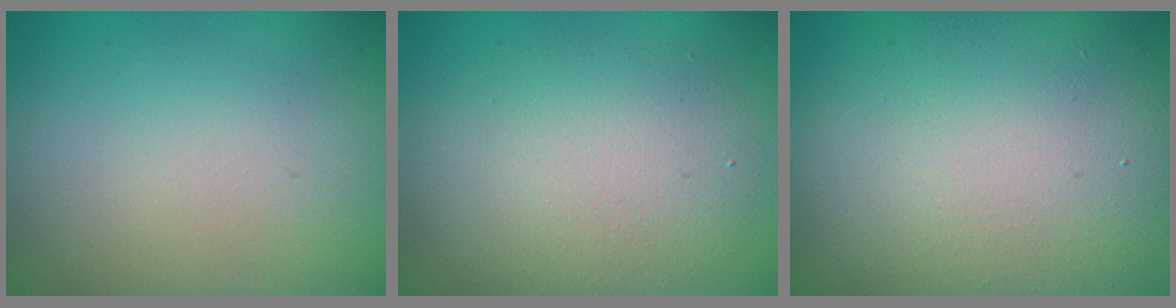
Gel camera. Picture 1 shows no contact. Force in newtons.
{"total": 5.6, "press": 5.6, "slide": 0.3}
{"total": 12.2, "press": 12.2, "slide": 0.8}